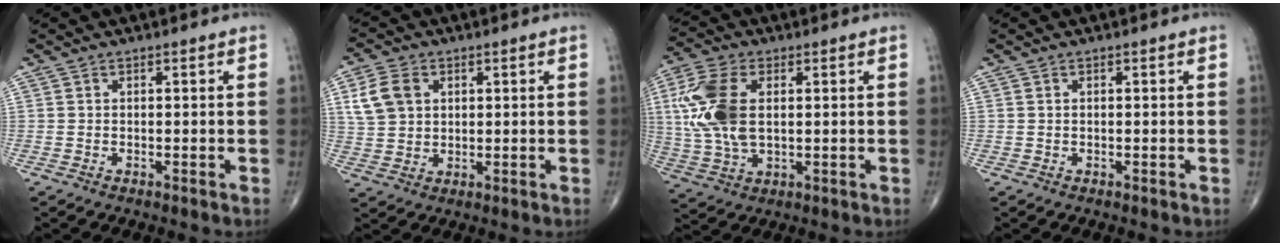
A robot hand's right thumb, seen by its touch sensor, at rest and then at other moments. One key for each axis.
{"total": 7.6, "fx": 2.5, "fy": 5.7, "fz": 4.3, "tx": -0.077, "ty": -0.001, "tz": 0.049}
{"total": 13.5, "fx": 2.2, "fy": 7.6, "fz": 10.9, "tx": -0.248, "ty": 0.001, "tz": 0.044}
{"total": 0.0}